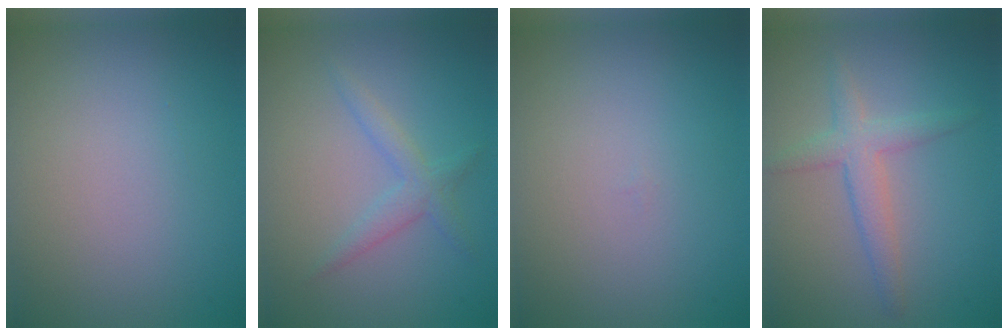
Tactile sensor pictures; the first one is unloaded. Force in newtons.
{"total": 2.0, "press": 2.0, "slide": 0.2}
{"total": 0.0}
{"total": 2.8, "press": 2.8, "slide": 0.1}